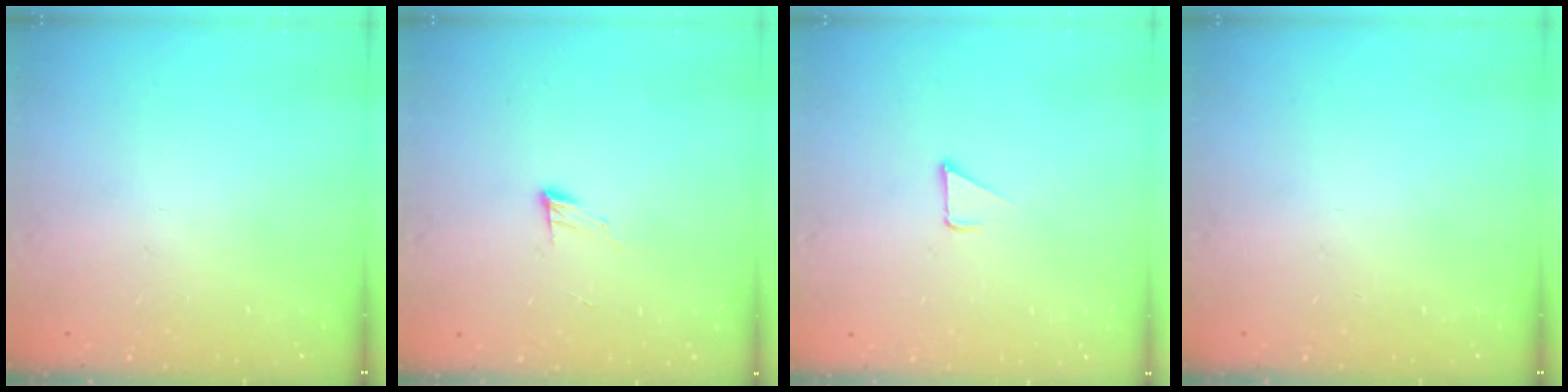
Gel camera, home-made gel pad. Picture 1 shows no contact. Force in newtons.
{"total": 6.3, "press": 6.2, "slide": 0.5}
{"total": 2.4, "press": 2.4, "slide": 0.2}
{"total": 0.0}